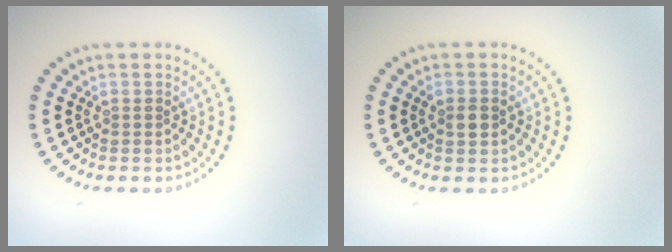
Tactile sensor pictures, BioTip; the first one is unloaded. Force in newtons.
{"total": 1.3, "press": 1.3, "slide": 0.2}